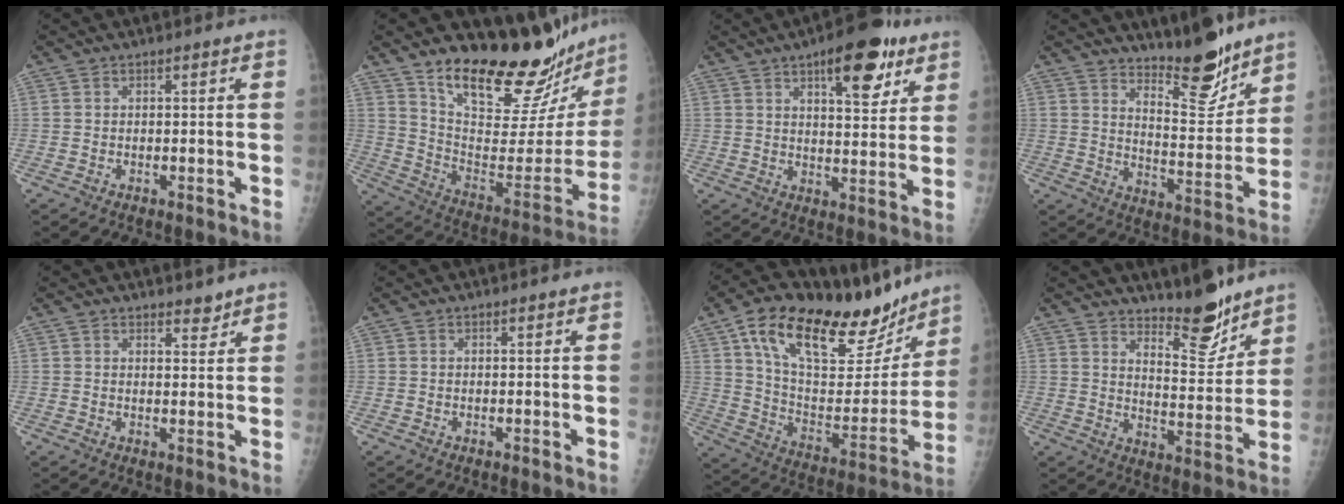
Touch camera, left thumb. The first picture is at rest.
{"total": 25.2, "force": [21.9, 6.4, 10.8], "torque": [-0.125, -0.163, 0.328]}
{"total": 13.2, "force": [7.2, 5.2, 9.7], "torque": [-0.101, -0.028, 0.098]}
{"total": 12.5, "force": [10.5, 3.2, 5.9], "torque": [-0.055, -0.093, 0.171]}
{"total": 2.6, "force": [2.2, 1.0, 0.8], "torque": [0.003, -0.016, 0.030]}
{"total": 0.0}
{"total": 30.4, "force": [19.1, 12.5, 20.0], "torque": [-0.277, -0.035, 0.311]}
{"total": 10.5, "force": [8.9, 2.9, 4.7], "torque": [-0.043, -0.081, 0.145]}